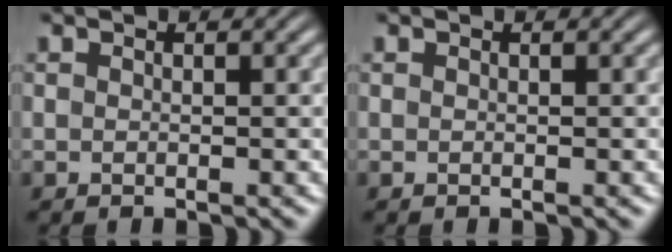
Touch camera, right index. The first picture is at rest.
{"total": 0.0}